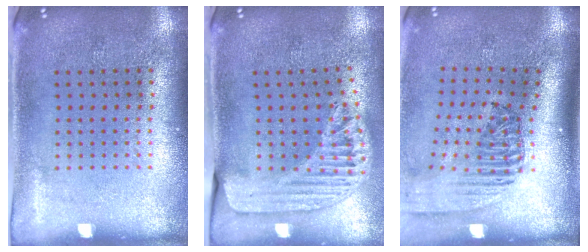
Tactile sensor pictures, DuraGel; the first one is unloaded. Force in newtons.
{"total": 1.6, "press": 1.5, "slide": 0.4}
{"total": 2.4, "press": 1.7, "slide": 1.7}